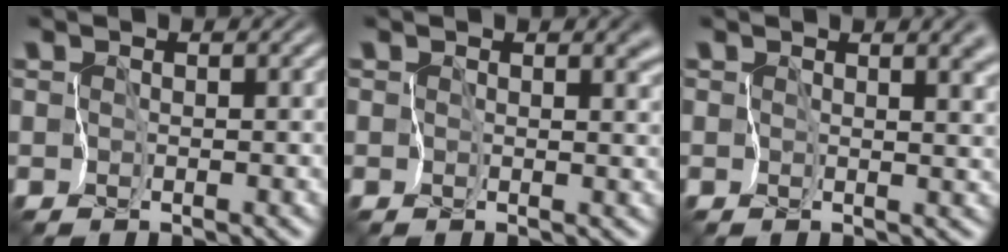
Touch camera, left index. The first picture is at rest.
{"total": 1.8, "force": [0.7, 1.1, 1.3], "torque": [-0.014, -0.002, 0.012]}
{"total": 3.8, "force": [1.4, 2.0, 2.9], "torque": [-0.026, -0.004, 0.022]}